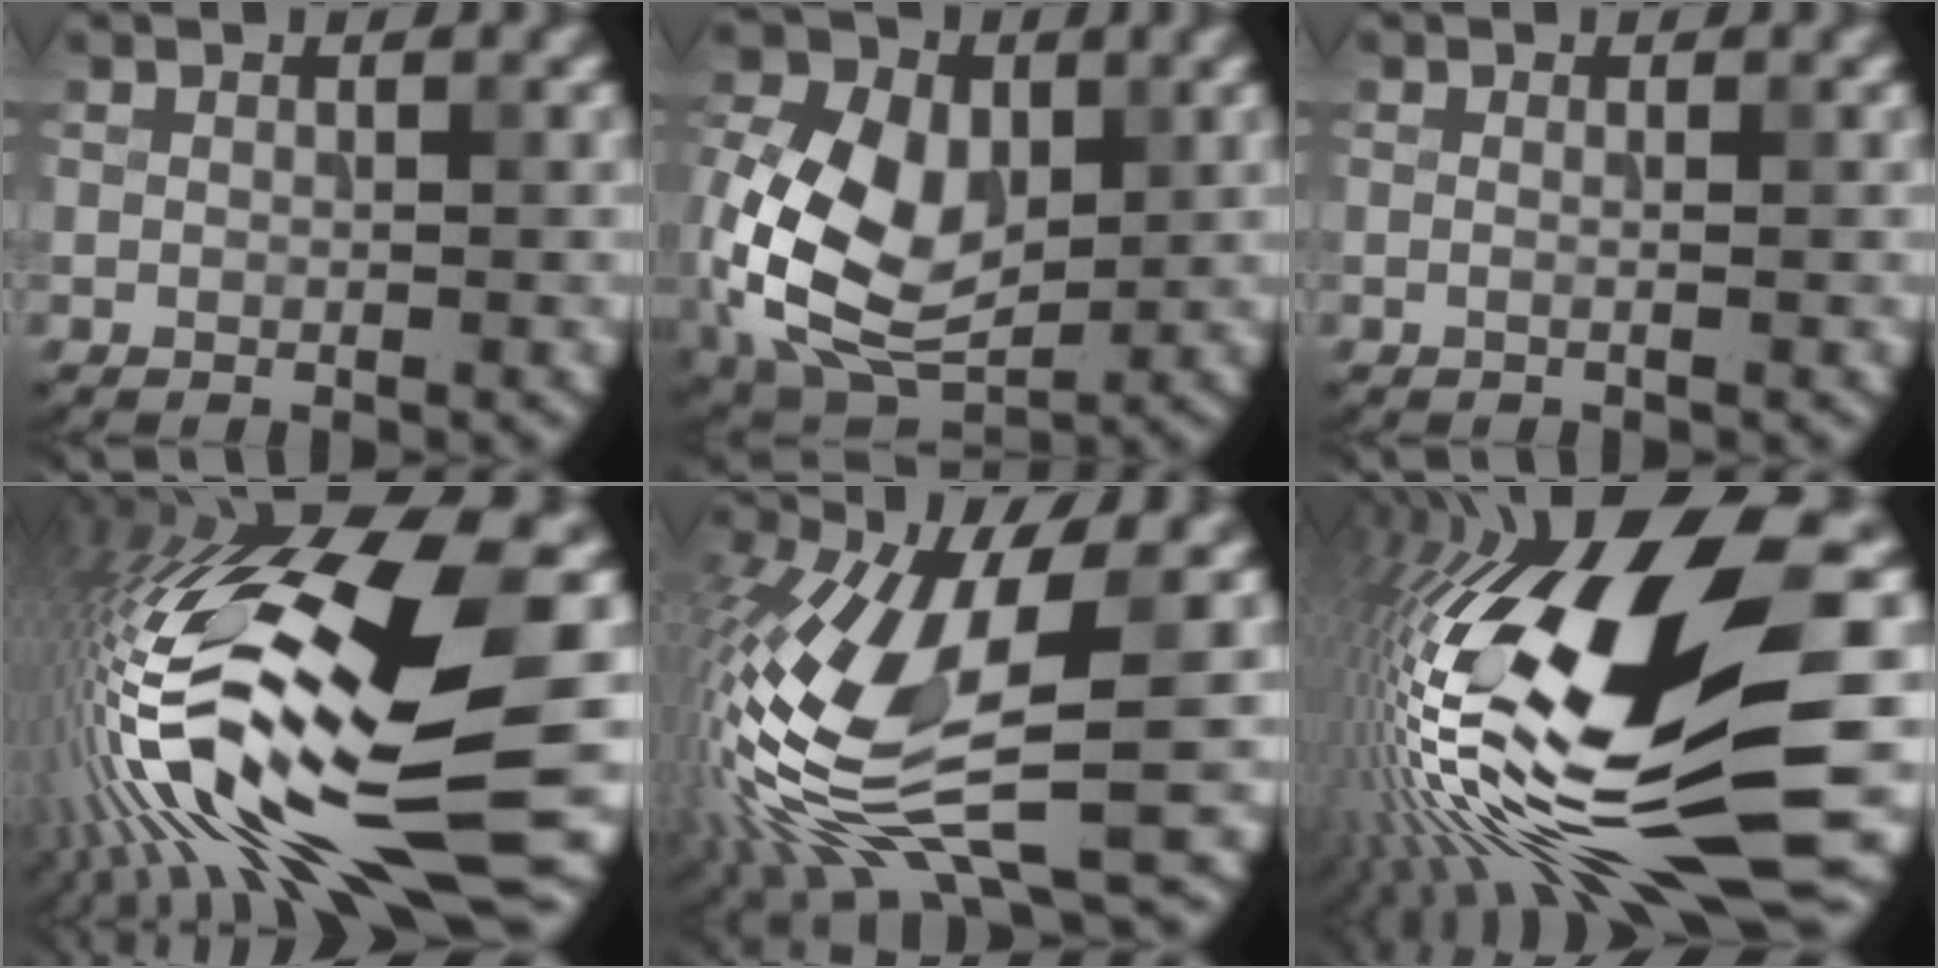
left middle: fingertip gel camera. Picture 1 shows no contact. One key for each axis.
{"total": 12.7, "fx": -0.5, "fy": 8.7, "fz": 9.2, "tx": -0.206, "ty": 0.001, "tz": -0.022}
{"total": 1.0, "fx": 0.0, "fy": 0.4, "fz": 0.9, "tx": -0.010, "ty": -0.006, "tz": -0.010}
{"total": 18.1, "fx": -2.8, "fy": 4.5, "fz": 17.3, "tx": -0.329, "ty": 0.011, "tz": -0.053}
{"total": 12.3, "fx": -2.3, "fy": 4.2, "fz": 11.3, "tx": -0.249, "ty": -0.008, "tz": -0.046}
{"total": 18.6, "fx": -0.9, "fy": 4.0, "fz": 18.2, "tx": -0.331, "ty": -0.007, "tz": -0.021}